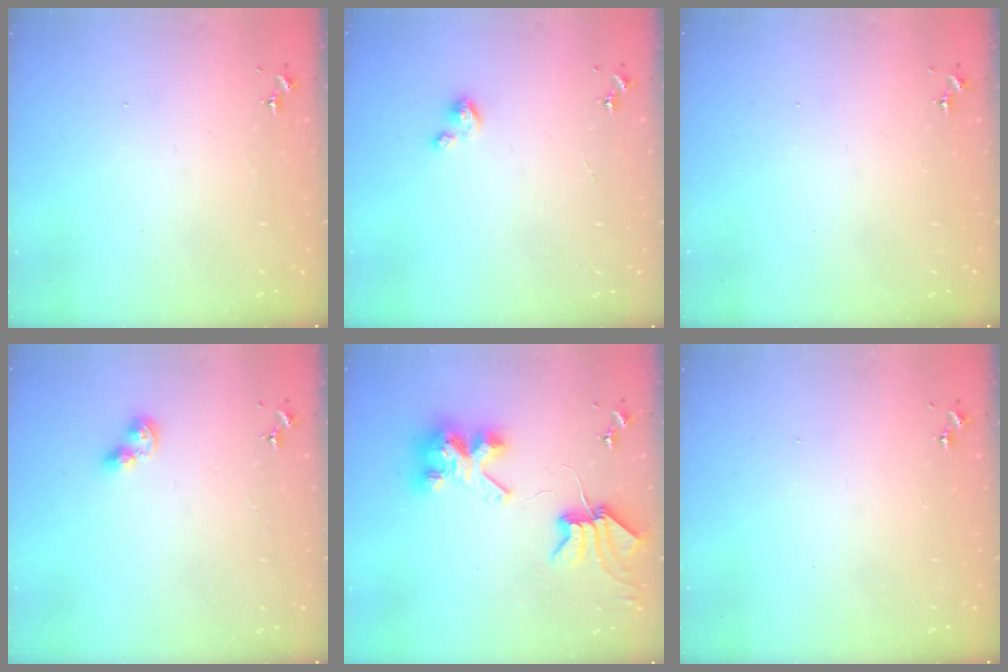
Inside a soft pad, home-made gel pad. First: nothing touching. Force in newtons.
{"total": 3.0, "press": 3.0, "slide": 0.2}
{"total": 0.0}
{"total": 6.0, "press": 5.9, "slide": 0.6}
{"total": 9.3, "press": 9.2, "slide": 1.3}
{"total": 0.0}